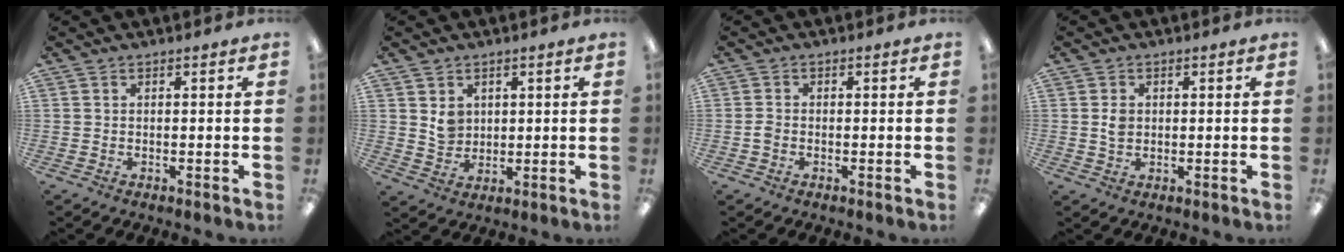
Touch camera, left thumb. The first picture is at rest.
{"total": 4.8, "force": [2.3, 4.1, 1.2], "torque": [-0.004, -0.007, 0.037]}
{"total": 1.5, "force": [-0.4, 1.1, 1.0], "torque": [-0.017, 0.003, -0.008]}
{"total": 2.7, "force": [0.5, 2.1, 1.7], "torque": [-0.027, 0.002, 0.006]}